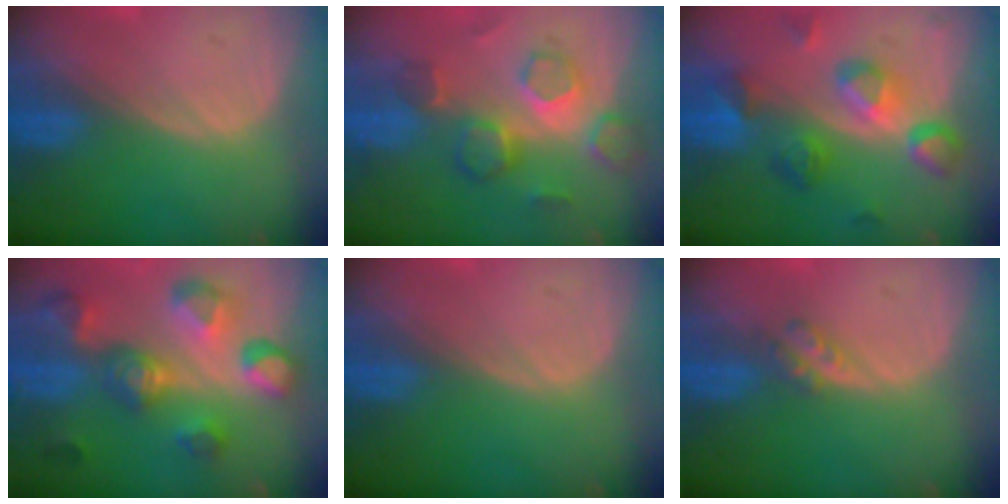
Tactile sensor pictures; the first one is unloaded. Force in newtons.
{"total": 9.0, "press": 7.8, "slide": 4.4}
{"total": 8.3, "press": 8.1, "slide": 1.7}
{"total": 11.1, "press": 9.9, "slide": 5.1}
{"total": 0.0}
{"total": 2.7, "press": 2.3, "slide": 1.3}